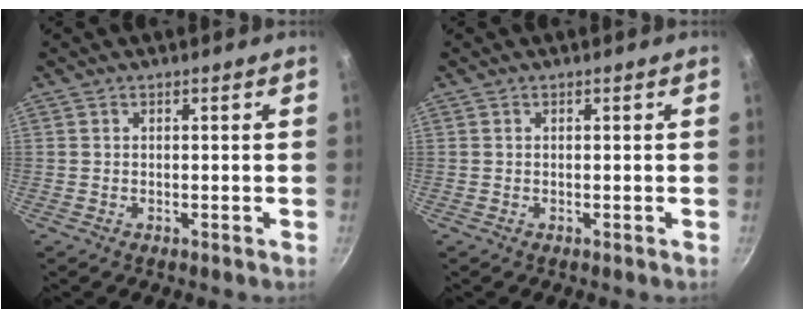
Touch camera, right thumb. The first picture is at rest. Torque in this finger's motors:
{"motor_torque": [0.00, 0.00, -0.09, -0.09, 0.06]}